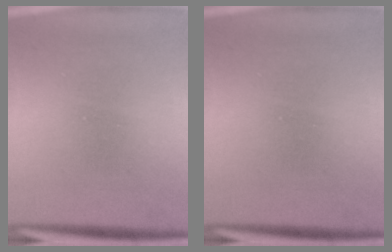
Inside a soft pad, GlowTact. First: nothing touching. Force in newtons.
{"total": 0.0}